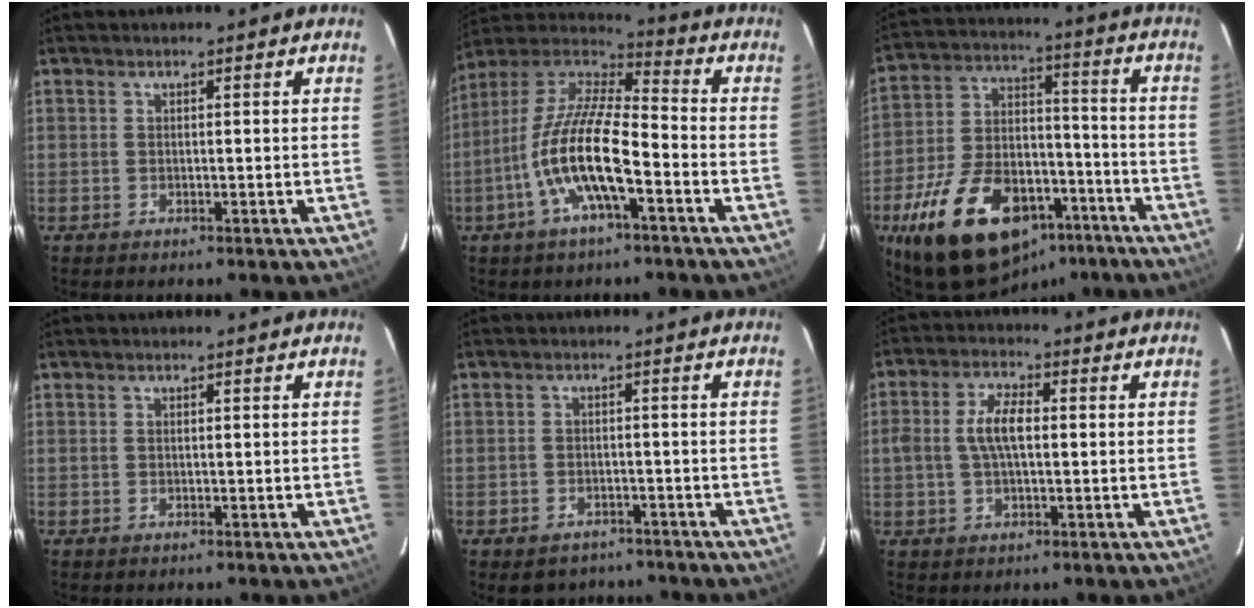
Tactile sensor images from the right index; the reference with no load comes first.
{"total": 15.5, "force": [-5.7, 3.9, 13.8], "torque": [-0.271, -0.006, -0.116]}
{"total": 24.7, "force": [-14.9, 13.1, 14.7], "torque": [-0.281, 0.014, -0.224]}
{"total": 0.0}
{"total": 7.0, "force": [-5.6, 3.9, 1.9], "torque": [-0.044, 0.005, -0.072]}
{"total": 6.3, "force": [0.1, 2.8, 5.6], "torque": [-0.110, 0.012, 0.003]}